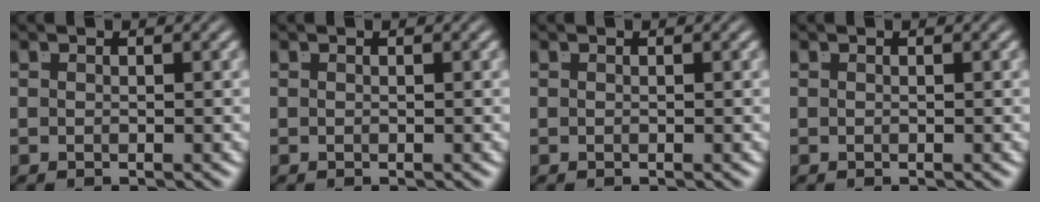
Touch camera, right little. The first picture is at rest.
{"total": 0.0}
{"total": 0.0}
{"total": 0.0}